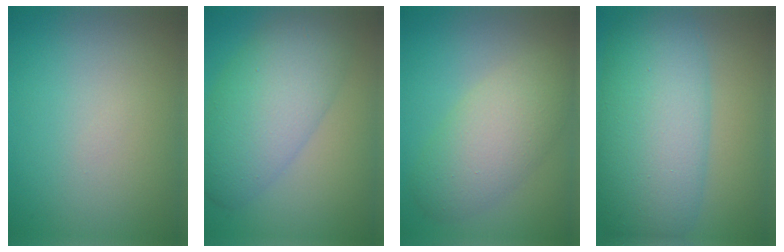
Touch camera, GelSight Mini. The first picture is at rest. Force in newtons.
{"total": 7.5, "press": 7.5, "slide": 0.2}
{"total": 5.5, "press": 5.4, "slide": 0.6}
{"total": 10.6, "press": 10.6, "slide": 0.1}